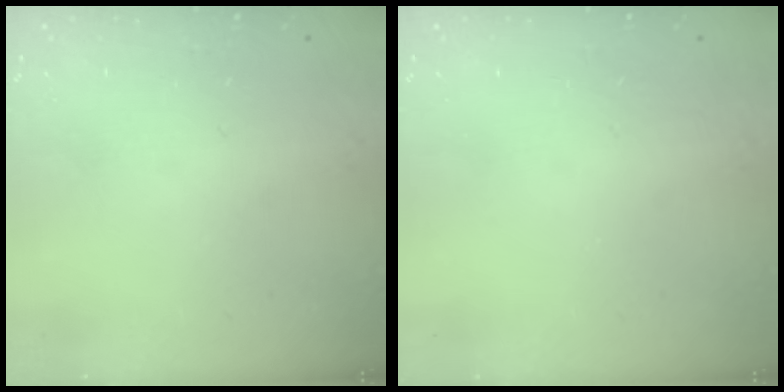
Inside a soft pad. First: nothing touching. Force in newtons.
{"total": 0.0}